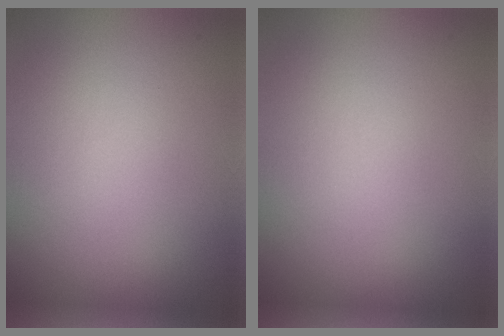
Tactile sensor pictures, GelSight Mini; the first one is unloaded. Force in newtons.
{"total": 0.0}